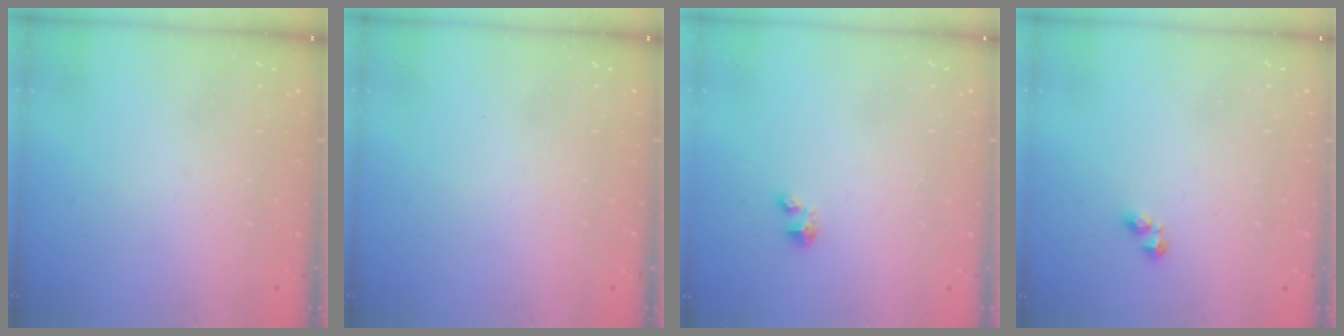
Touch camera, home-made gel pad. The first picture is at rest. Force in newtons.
{"total": 0.0}
{"total": 2.1, "press": 2.1, "slide": 0.1}
{"total": 3.2, "press": 3.1, "slide": 0.4}